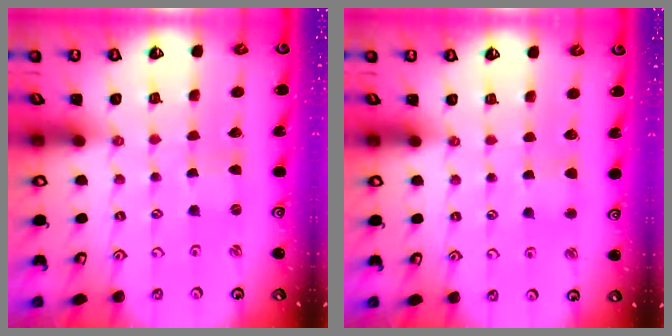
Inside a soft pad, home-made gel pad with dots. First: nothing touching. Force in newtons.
{"total": 3.5, "press": 3.4, "slide": 0.4}